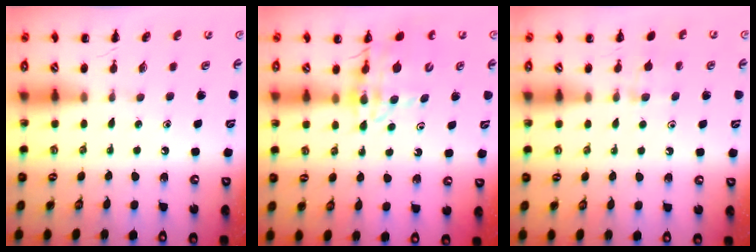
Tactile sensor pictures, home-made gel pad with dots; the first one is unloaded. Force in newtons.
{"total": 12.0, "press": 11.4, "slide": 3.6}
{"total": 7.0, "press": 6.7, "slide": 2.2}